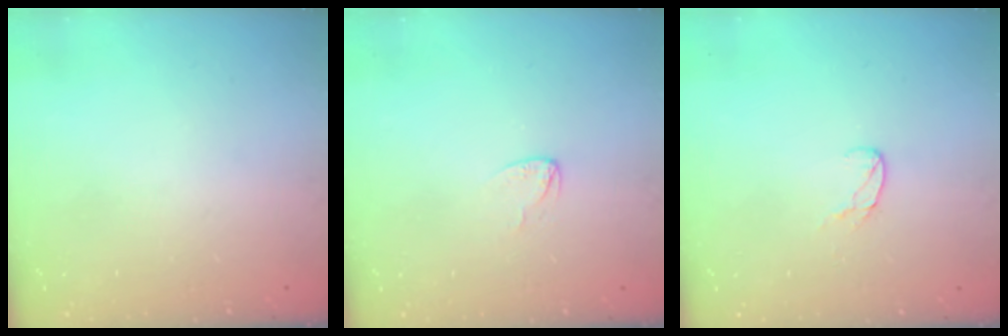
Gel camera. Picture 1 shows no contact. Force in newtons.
{"total": 2.7, "press": 2.7, "slide": 0.2}
{"total": 5.5, "press": 5.4, "slide": 0.5}